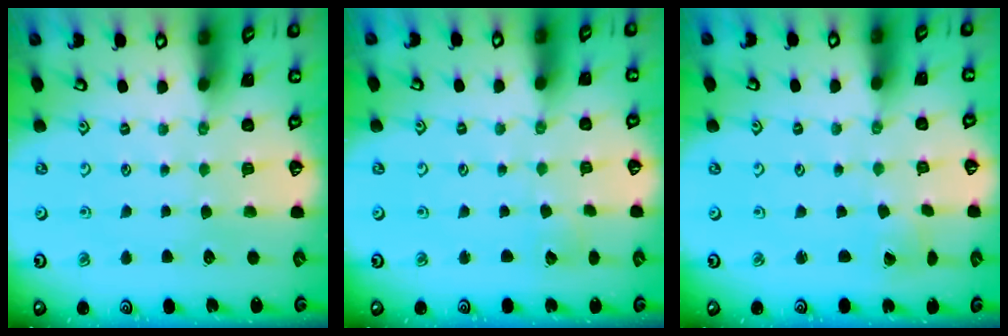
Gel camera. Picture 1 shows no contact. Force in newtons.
{"total": 2.0, "press": 2.0, "slide": 0.1}
{"total": 1.5, "press": 1.5, "slide": 0.0}